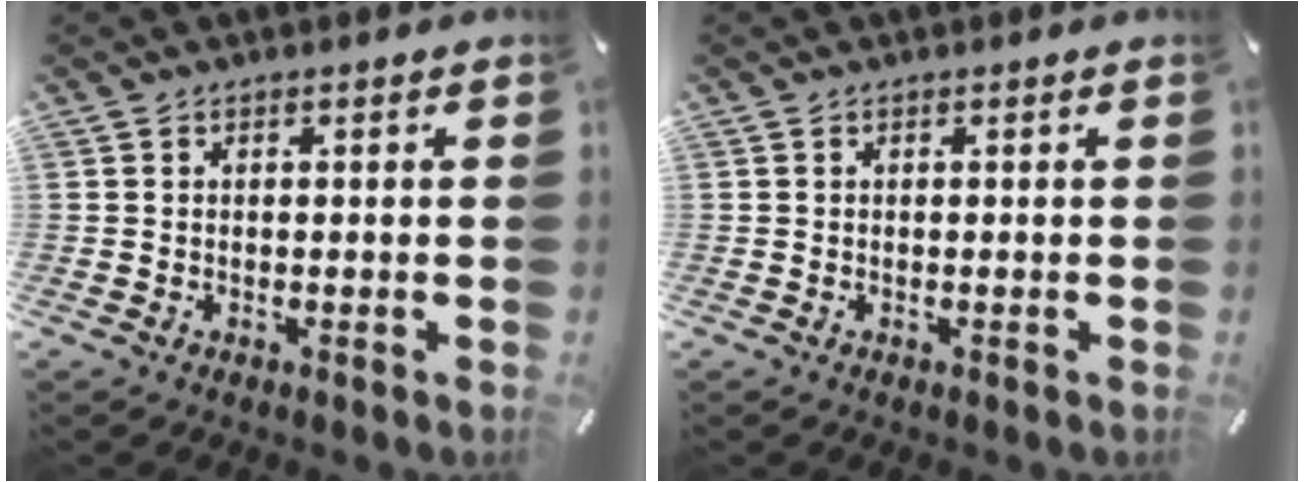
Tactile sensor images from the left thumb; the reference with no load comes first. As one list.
[{"total": 0.0}]